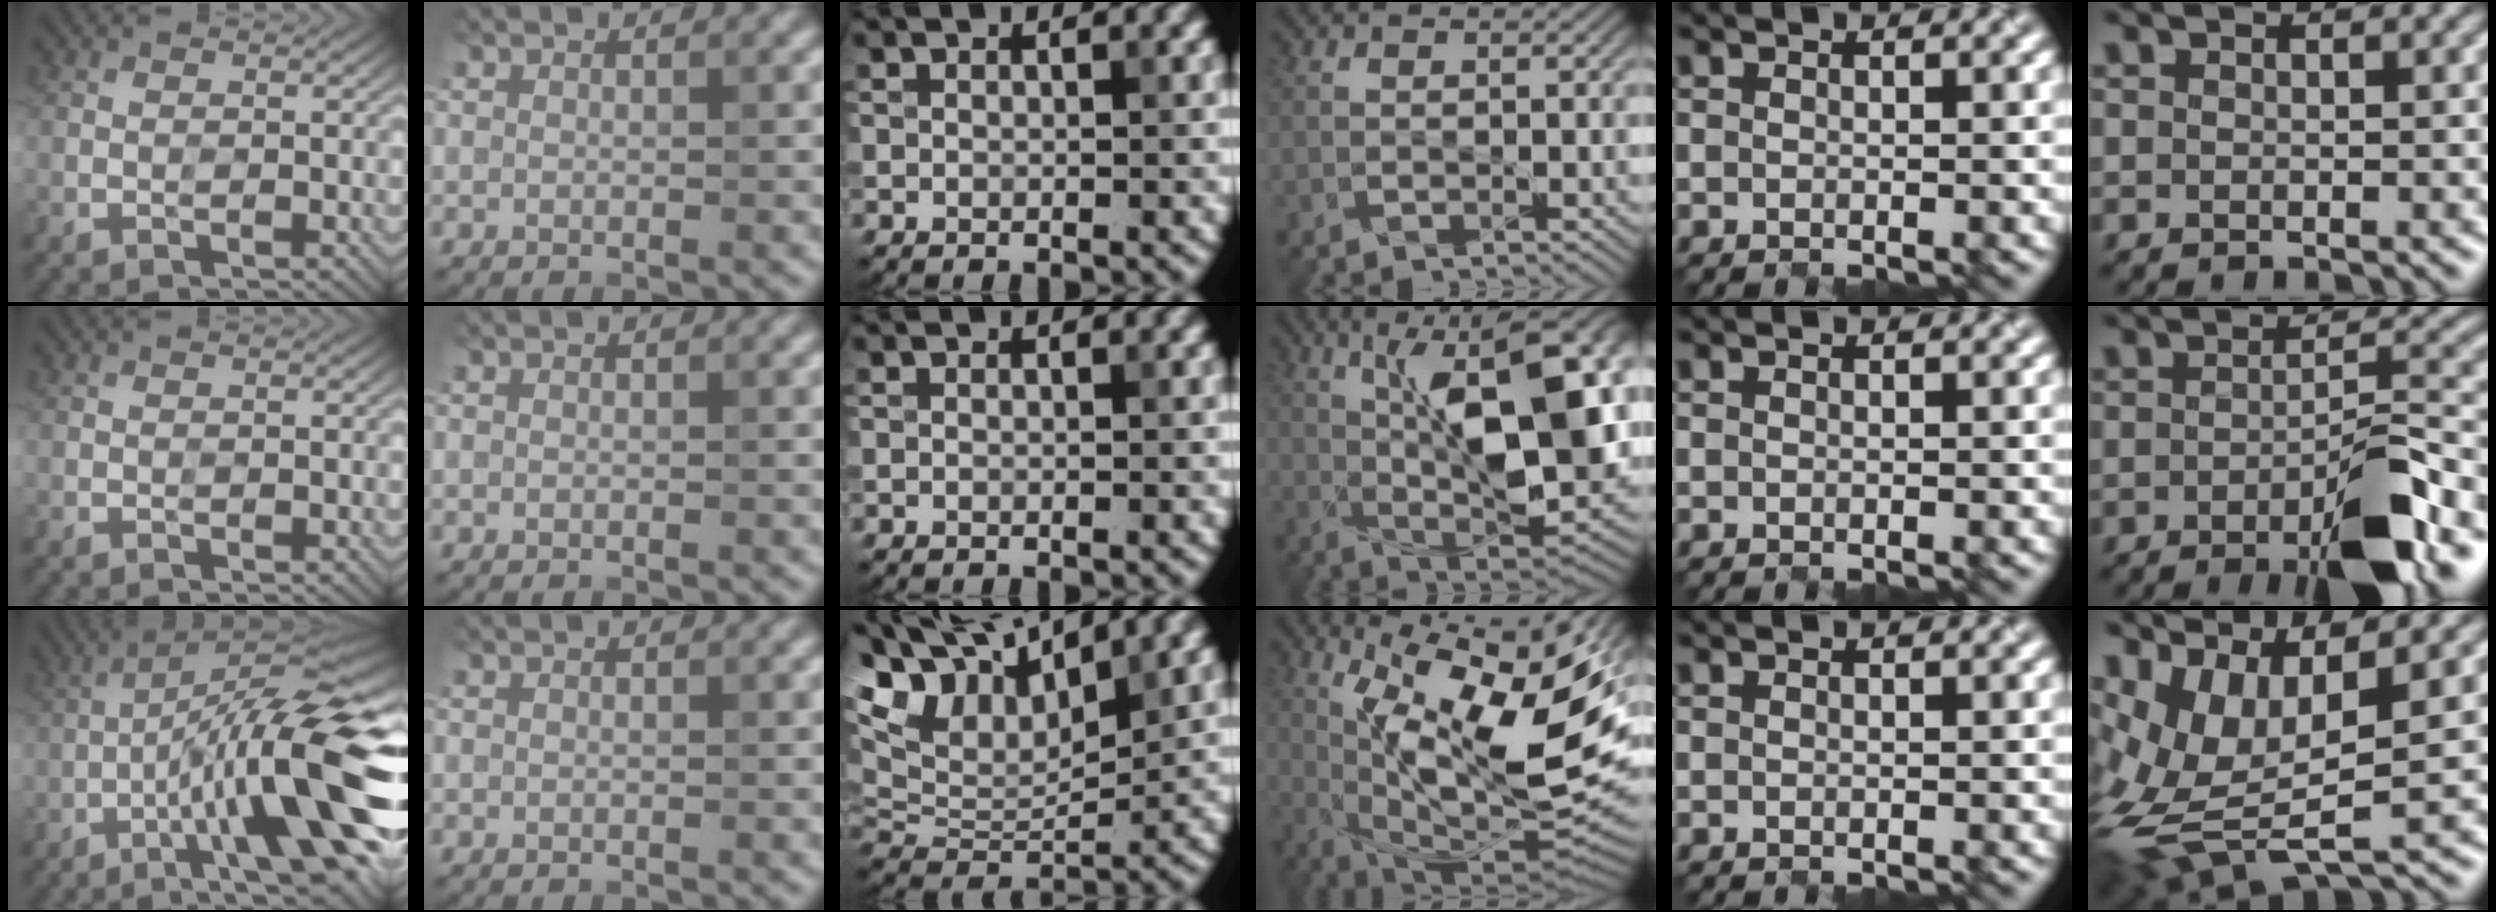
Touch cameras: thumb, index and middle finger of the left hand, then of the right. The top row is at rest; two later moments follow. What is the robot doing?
{"motion": "open", "object": "hinged tin"}